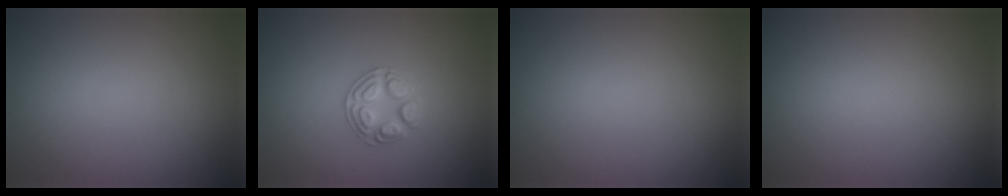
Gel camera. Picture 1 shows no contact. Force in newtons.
{"total": 2.5, "press": 2.5, "slide": 0.4}
{"total": 0.0}
{"total": 0.0}